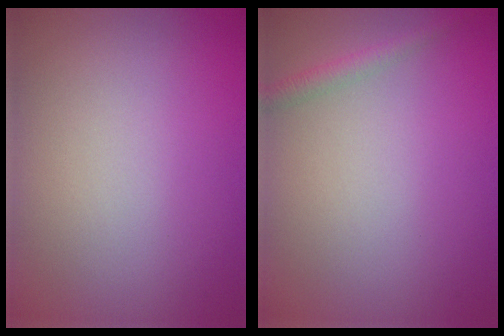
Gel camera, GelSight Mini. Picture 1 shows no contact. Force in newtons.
{"total": 1.3, "press": 1.3, "slide": 0.1}